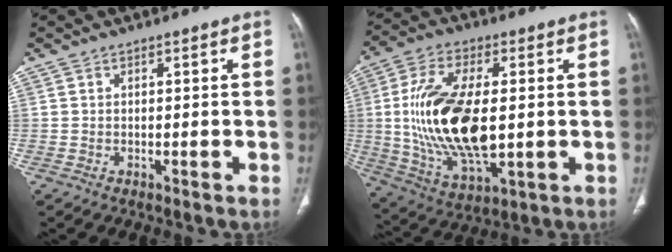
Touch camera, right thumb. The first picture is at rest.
{"total": 20.6, "force": [0.2, 9.8, 18.1], "torque": [-0.356, -0.013, 0.011]}